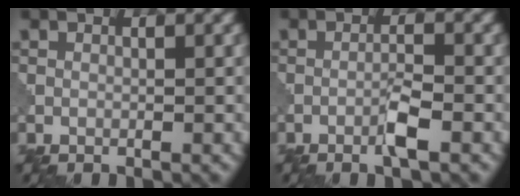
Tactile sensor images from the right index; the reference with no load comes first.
{"total": 2.3, "force": [-1.2, 0.1, 1.9], "torque": [-0.035, 0.006, -0.026]}